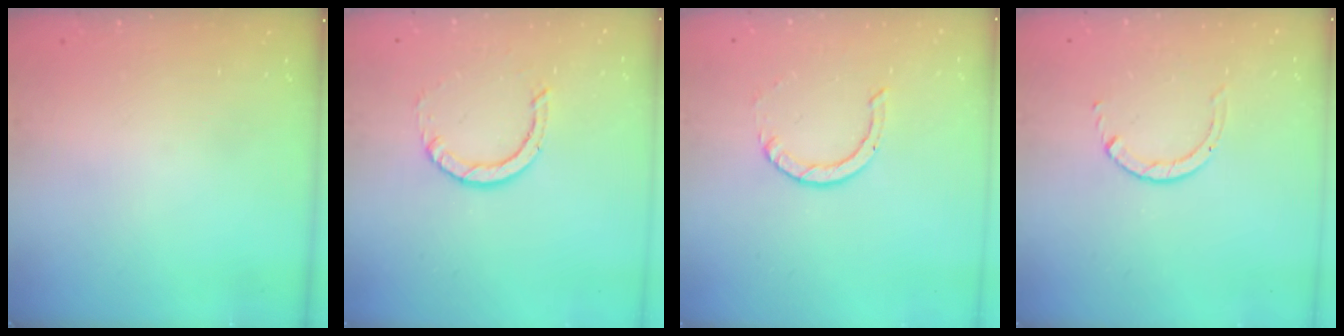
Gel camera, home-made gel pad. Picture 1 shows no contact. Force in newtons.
{"total": 2.9, "press": 2.9, "slide": 0.2}
{"total": 2.2, "press": 2.2, "slide": 0.2}
{"total": 1.4, "press": 1.4, "slide": 0.1}